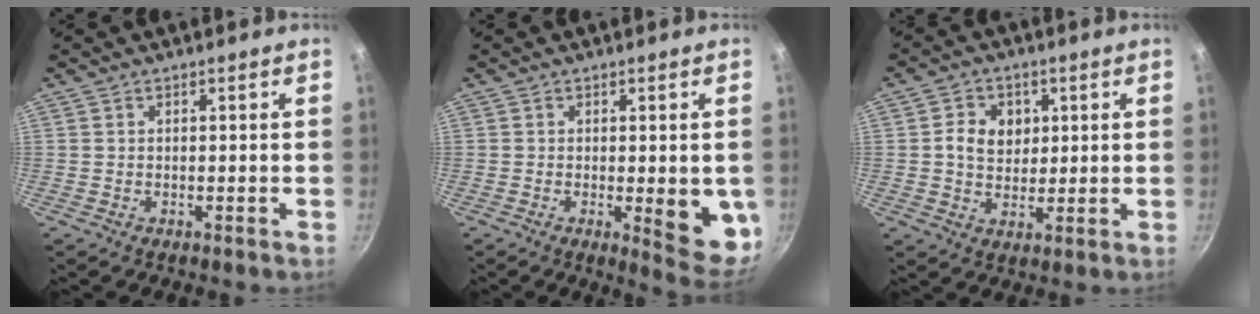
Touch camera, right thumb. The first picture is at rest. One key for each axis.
{"total": 9.1, "fx": -1.1, "fy": 2.9, "fz": 8.6, "tx": -0.083, "ty": -0.014, "tz": -0.008}
{"total": 6.6, "fx": 1.4, "fy": 5.5, "fz": 3.4, "tx": -0.033, "ty": -0.001, "tz": 0.017}